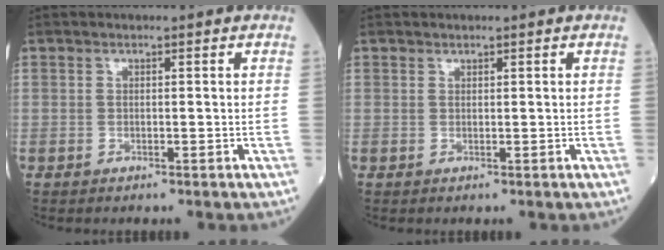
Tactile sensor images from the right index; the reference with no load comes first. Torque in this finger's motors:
{"motor_torque": [-0.11, 0.04, -0.02, 0.00]}